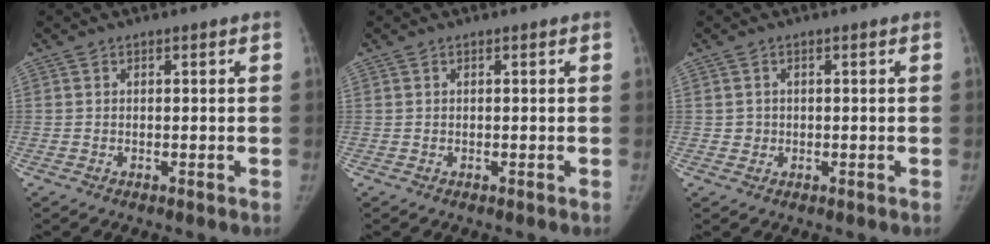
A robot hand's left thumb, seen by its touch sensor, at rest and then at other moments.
{"total": 0.0}
{"total": 1.3, "force": [0.0, 1.2, 0.1], "torque": [0.004, 0.003, 0.000]}